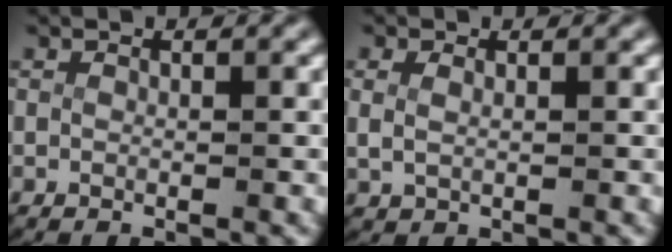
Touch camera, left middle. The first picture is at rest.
{"total": 1.6, "force": [0.5, 1.2, 1.0], "torque": [-0.034, -0.006, 0.018]}